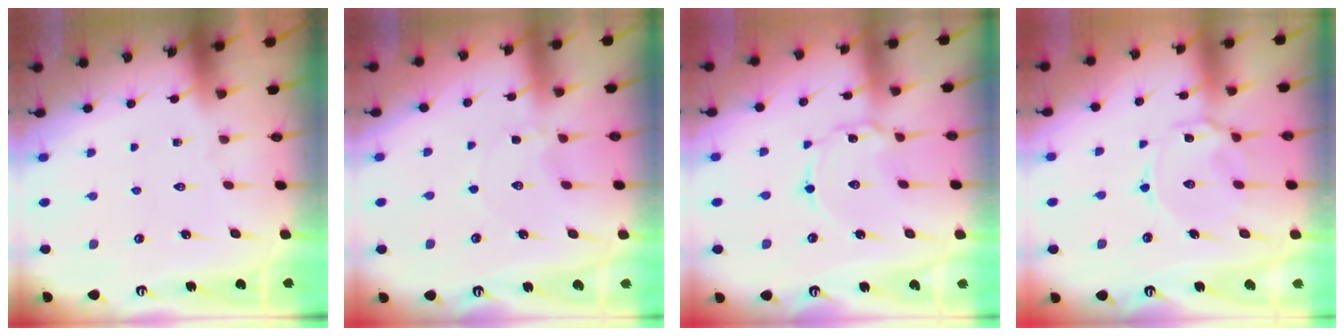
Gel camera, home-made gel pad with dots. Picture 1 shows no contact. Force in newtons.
{"total": 1.0, "press": 1.0, "slide": 0.1}
{"total": 2.8, "press": 2.8, "slide": 0.3}
{"total": 6.5, "press": 6.5, "slide": 0.6}